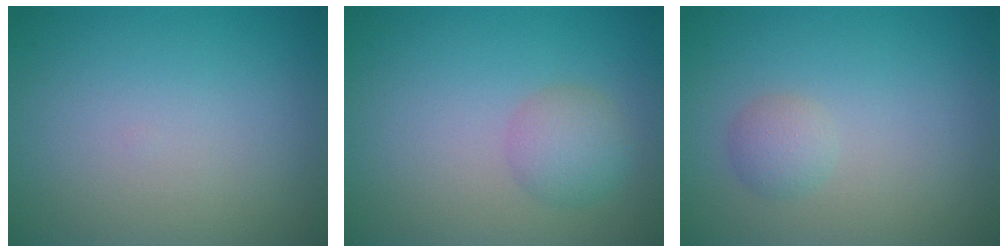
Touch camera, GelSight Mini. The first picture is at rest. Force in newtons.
{"total": 2.5, "press": 2.5, "slide": 0.0}
{"total": 1.4, "press": 1.4, "slide": 0.1}